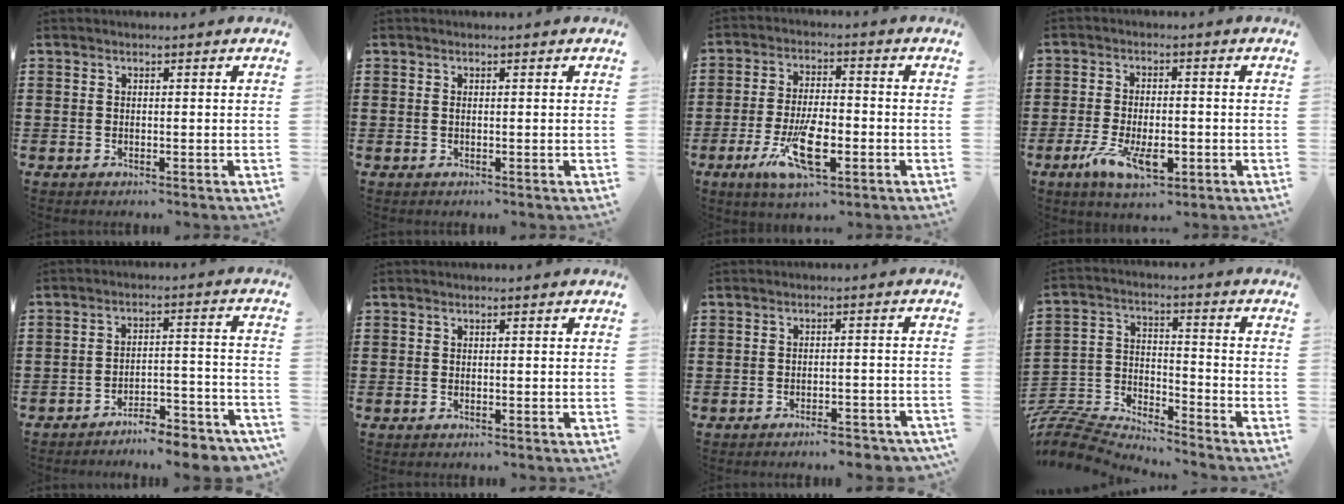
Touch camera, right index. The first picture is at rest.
{"total": 0.0}
{"total": 10.2, "force": [-3.9, 3.8, 8.6], "torque": [-0.181, -0.007, -0.067]}
{"total": 7.3, "force": [-2.6, 3.3, 5.9], "torque": [-0.113, -0.007, -0.048]}
{"total": 5.9, "force": [-5.8, 0.3, 1.1], "torque": [-0.016, 0.013, -0.113]}
{"total": 0.0}
{"total": 3.1, "force": [-2.9, 0.2, 0.9], "torque": [-0.017, 0.001, -0.059]}
{"total": 7.6, "force": [-7.4, 1.3, 0.9], "torque": [-0.040, -0.001, -0.156]}